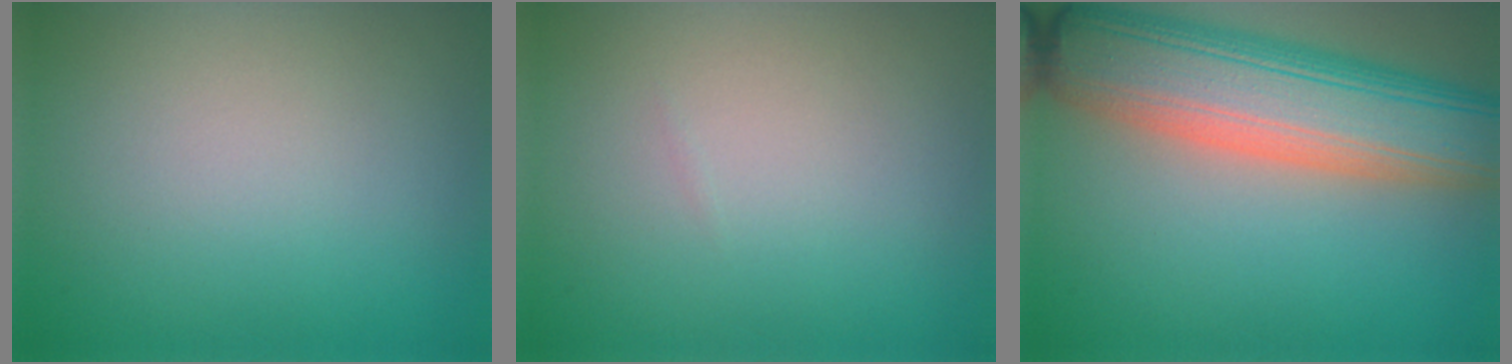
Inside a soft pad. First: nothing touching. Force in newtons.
{"total": 0.0}
{"total": 11.6, "press": 11.6, "slide": 0.7}